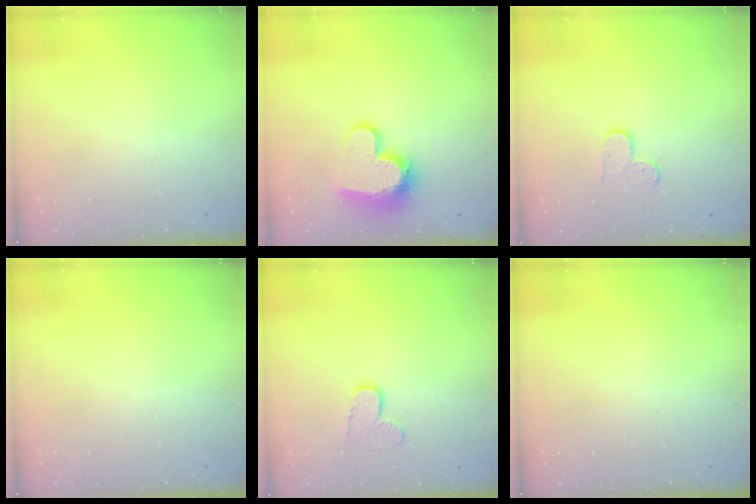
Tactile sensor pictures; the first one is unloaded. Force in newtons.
{"total": 13.2, "press": 13.2, "slide": 1.1}
{"total": 3.5, "press": 3.5, "slide": 0.4}
{"total": 0.0}
{"total": 7.2, "press": 7.2, "slide": 0.4}
{"total": 0.0}